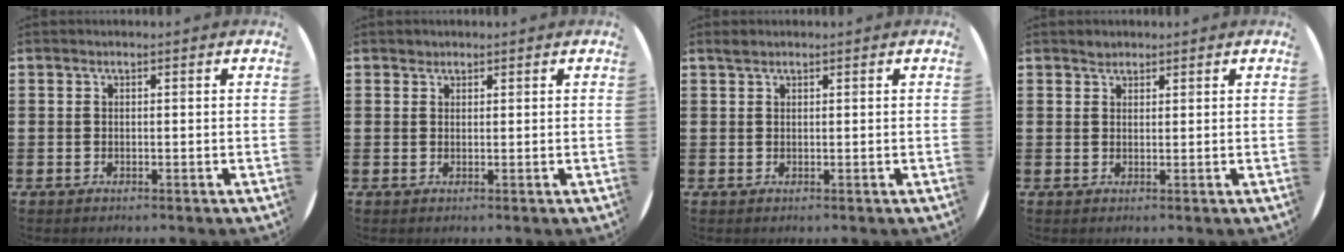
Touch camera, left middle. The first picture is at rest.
{"total": 0.7, "force": [0.7, 0.3, -0.1], "torque": [0.001, 0.003, 0.013]}
{"total": 0.7, "force": [0.6, 0.2, 0.1], "torque": [0.004, -0.001, 0.010]}
{"total": 1.2, "force": [1.1, 0.4, -0.1], "torque": [0.000, 0.003, 0.022]}